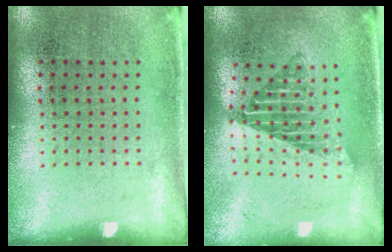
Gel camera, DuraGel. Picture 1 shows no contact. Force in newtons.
{"total": 1.6, "press": 1.3, "slide": 0.9}